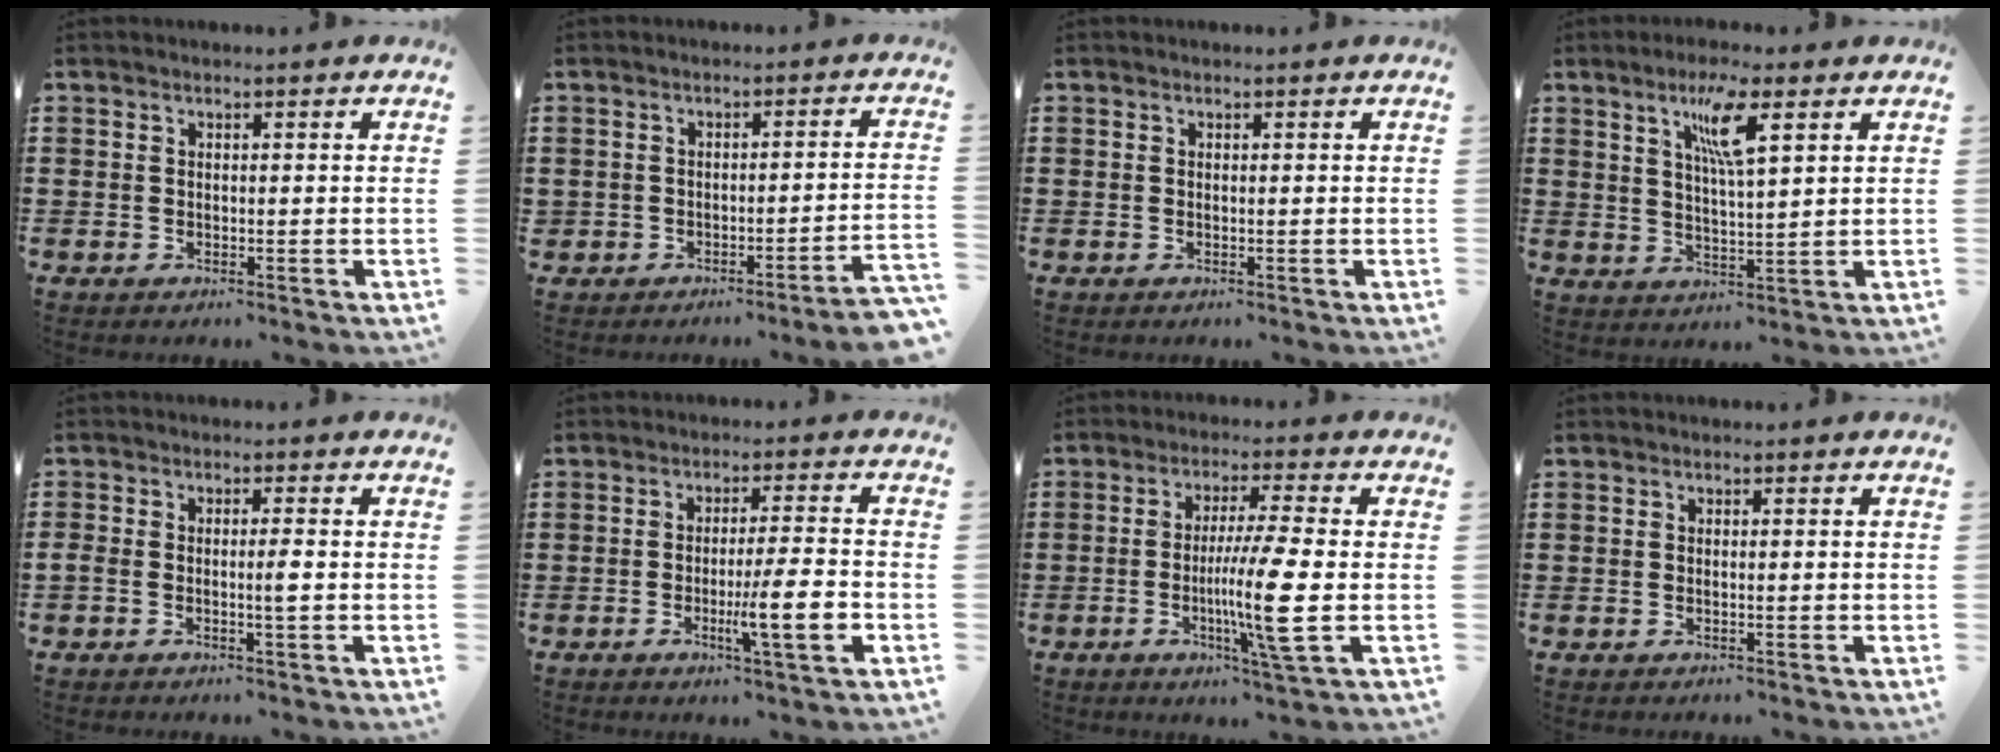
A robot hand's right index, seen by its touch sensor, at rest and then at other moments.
{"total": 2.7, "force": [-2.6, -0.2, 0.8], "torque": [-0.018, -0.004, -0.057]}
{"total": 0.0}
{"total": 6.9, "force": [3.5, 1.1, 5.9], "torque": [-0.117, 0.005, 0.054]}
{"total": 2.2, "force": [-0.7, 0.1, 2.1], "torque": [-0.040, -0.002, -0.015]}
{"total": 8.2, "force": [-2.6, 0.5, 7.8], "torque": [-0.124, -0.008, -0.042]}
{"total": 10.6, "force": [-1.9, -0.3, 10.4], "torque": [-0.197, -0.023, -0.040]}
{"total": 0.0}